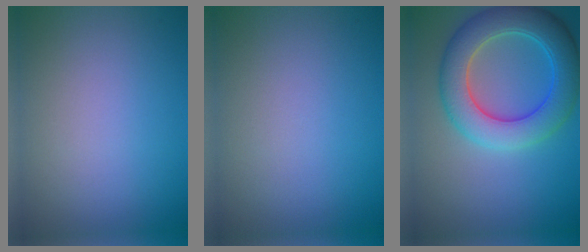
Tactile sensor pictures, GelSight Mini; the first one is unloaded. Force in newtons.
{"total": 0.0}
{"total": 7.6, "press": 7.6, "slide": 0.2}